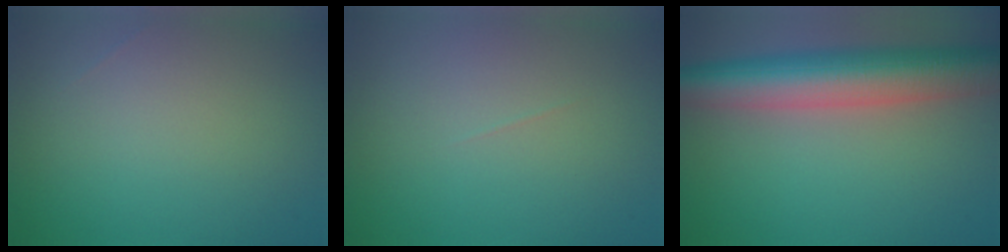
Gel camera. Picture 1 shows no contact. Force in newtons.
{"total": 0.0}
{"total": 9.3, "press": 9.3, "slide": 0.4}